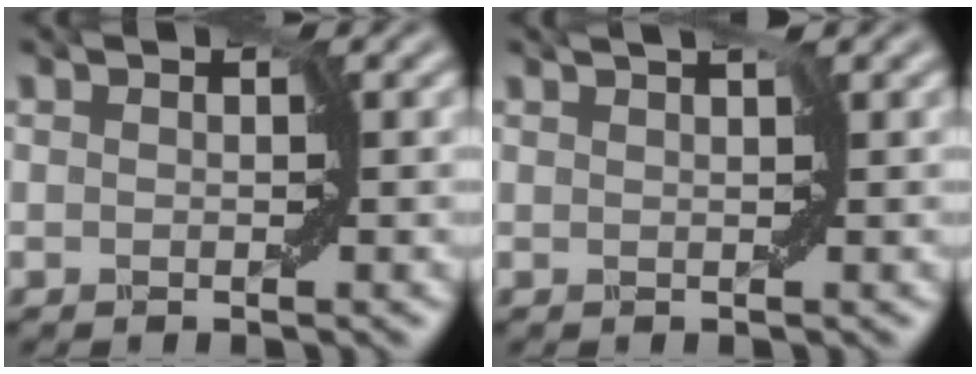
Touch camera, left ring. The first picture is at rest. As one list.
[{"total": 1.4, "force": [0.9, 0.1, 1.1], "torque": [-0.016, 0.009, 0.003]}]